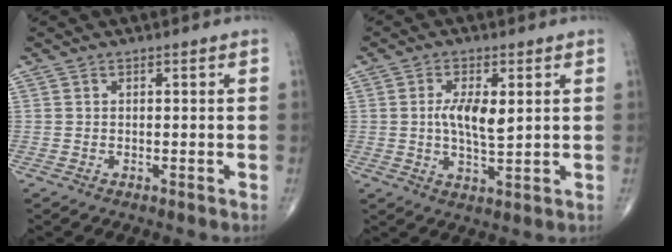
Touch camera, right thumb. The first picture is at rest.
{"total": 6.7, "force": [1.1, 2.6, 6.1], "torque": [-0.104, -0.012, 0.019]}